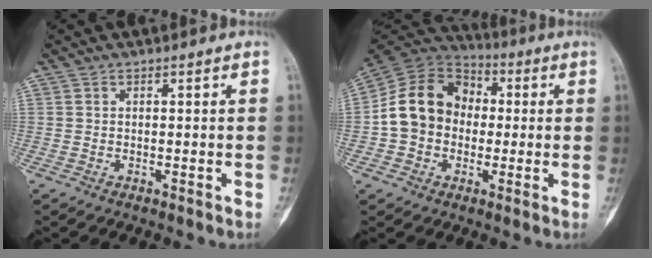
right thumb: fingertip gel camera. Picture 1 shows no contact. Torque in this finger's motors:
{"motor_torque": [1.88, 1.79, 1.50, -0.09, 0.11]}